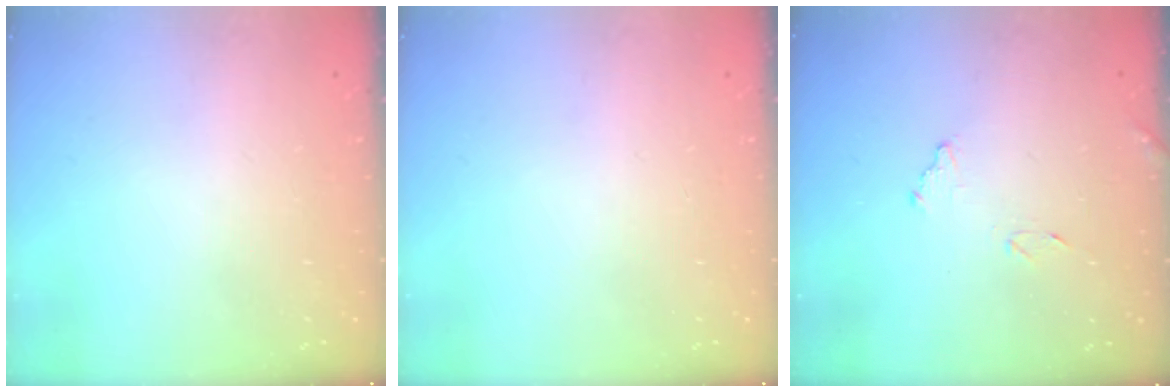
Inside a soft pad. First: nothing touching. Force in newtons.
{"total": 0.0}
{"total": 8.8, "press": 8.8, "slide": 0.4}